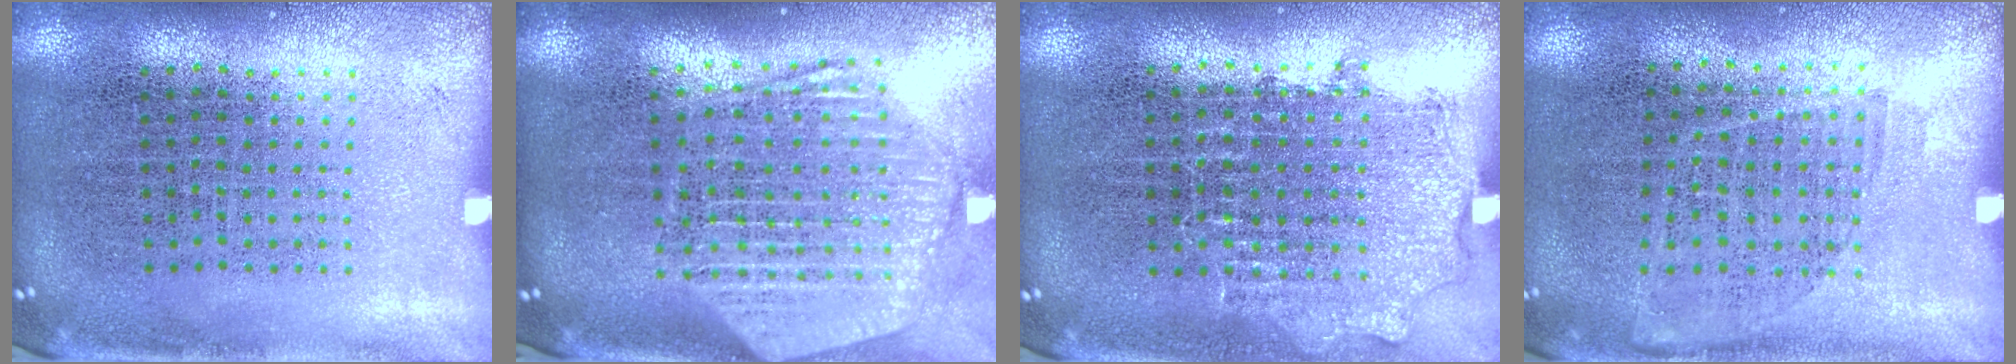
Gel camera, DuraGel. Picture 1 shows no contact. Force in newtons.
{"total": 2.6, "press": 2.1, "slide": 1.5}
{"total": 0.9, "press": 0.9, "slide": 0.2}
{"total": 0.9, "press": 0.8, "slide": 0.5}